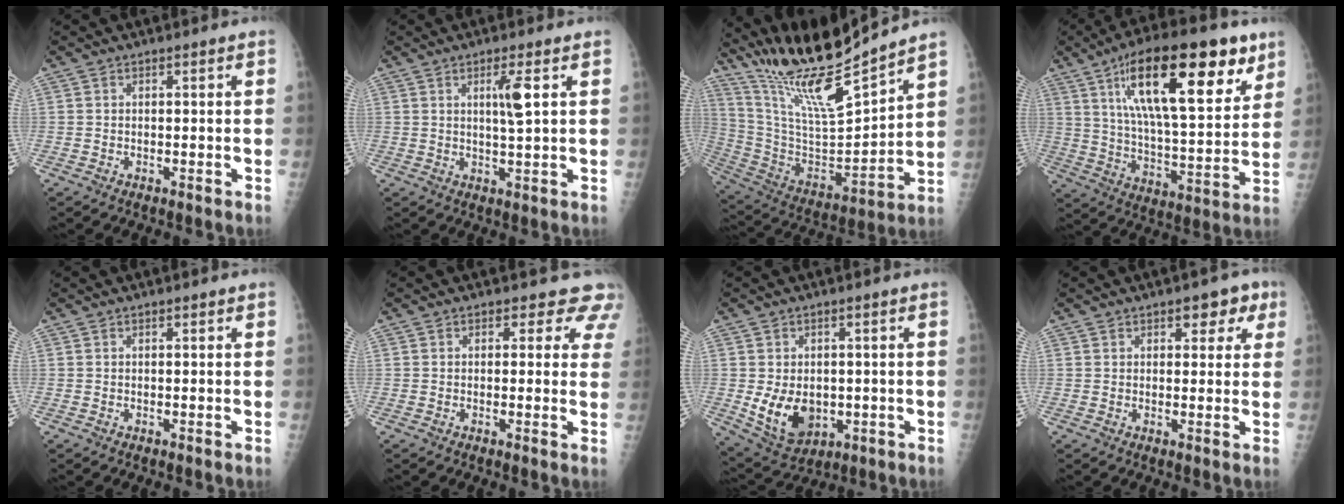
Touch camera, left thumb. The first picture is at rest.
{"total": 4.7, "force": [1.5, 0.4, 4.4], "torque": [-0.078, -0.013, 0.027]}
{"total": 19.8, "force": [17.3, 1.3, 9.6], "torque": [-0.153, -0.094, 0.328]}
{"total": 25.6, "force": [12.7, 9.0, 20.3], "torque": [-0.295, -0.034, 0.210]}
{"total": 0.0}
{"total": 5.6, "force": [4.3, 3.2, 1.4], "torque": [0.027, -0.017, 0.030]}
{"total": 9.4, "force": [-1.2, 7.0, 6.2], "torque": [-0.081, -0.009, 0.002]}
{"total": 5.1, "force": [2.5, 3.2, 3.0], "torque": [0.003, -0.006, 0.024]}